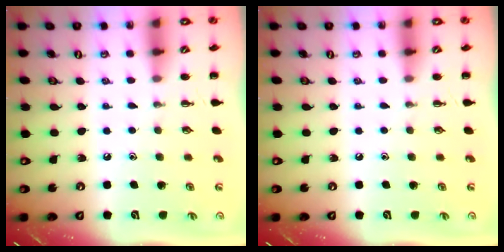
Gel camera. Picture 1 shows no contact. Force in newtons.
{"total": 0.0}